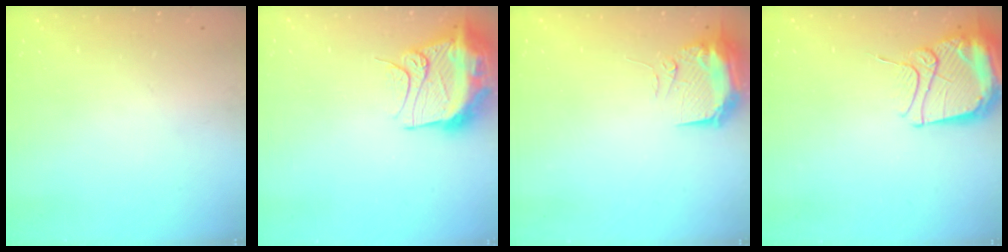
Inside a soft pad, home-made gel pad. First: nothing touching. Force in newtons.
{"total": 15.8, "press": 15.7, "slide": 1.6}
{"total": 10.0, "press": 9.9, "slide": 1.6}
{"total": 13.3, "press": 13.2, "slide": 1.4}